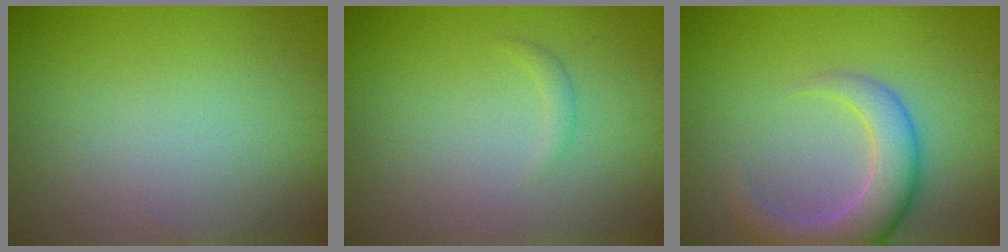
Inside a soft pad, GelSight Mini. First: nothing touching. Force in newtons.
{"total": 0.7, "press": 0.7, "slide": 0.1}
{"total": 5.6, "press": 5.6, "slide": 0.6}